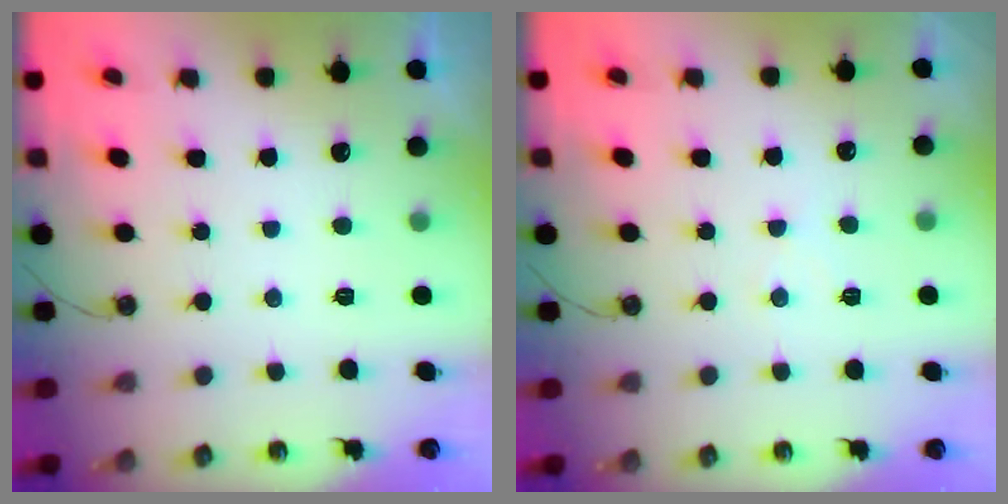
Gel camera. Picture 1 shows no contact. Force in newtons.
{"total": 5.0, "press": 5.0, "slide": 0.7}